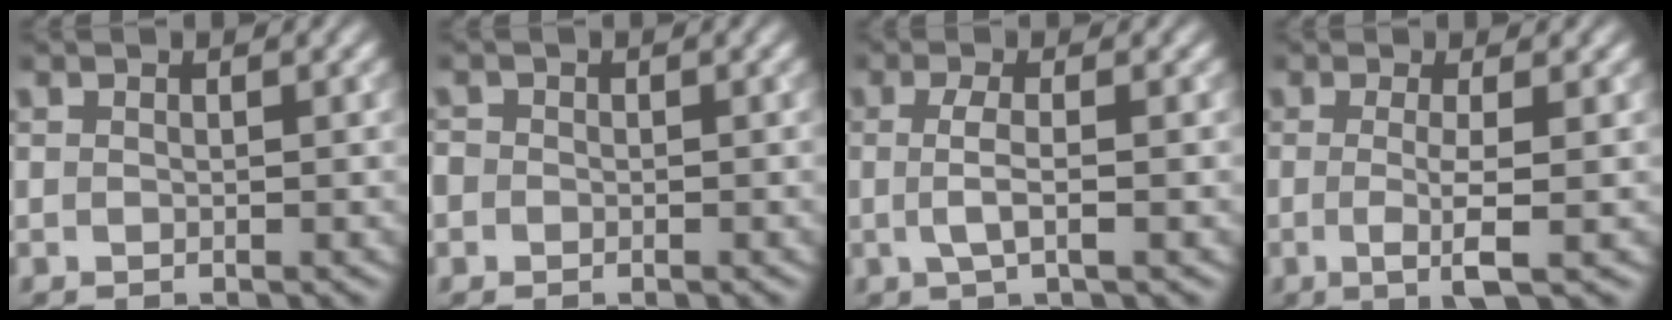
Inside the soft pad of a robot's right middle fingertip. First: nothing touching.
{"total": 1.3, "force": [-0.3, 1.2, 0.2], "torque": [0.006, 0.001, -0.008]}
{"total": 2.4, "force": [-0.2, 0.6, 2.3], "torque": [-0.048, -0.003, -0.006]}
{"total": 3.5, "force": [-0.4, 0.7, 3.4], "torque": [-0.059, -0.012, -0.008]}